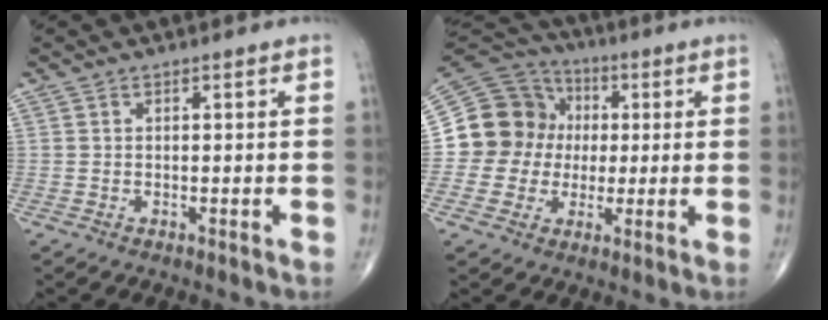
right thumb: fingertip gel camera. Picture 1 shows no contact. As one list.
[{"total": 14.2, "force": [0.4, 13.5, 4.4], "torque": [-0.051, 0.036, 0.006]}]